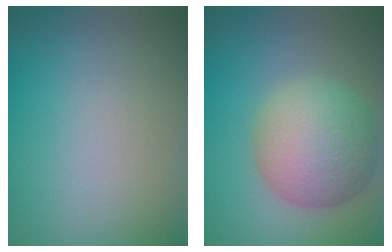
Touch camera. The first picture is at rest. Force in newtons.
{"total": 7.4, "press": 7.4, "slide": 0.1}